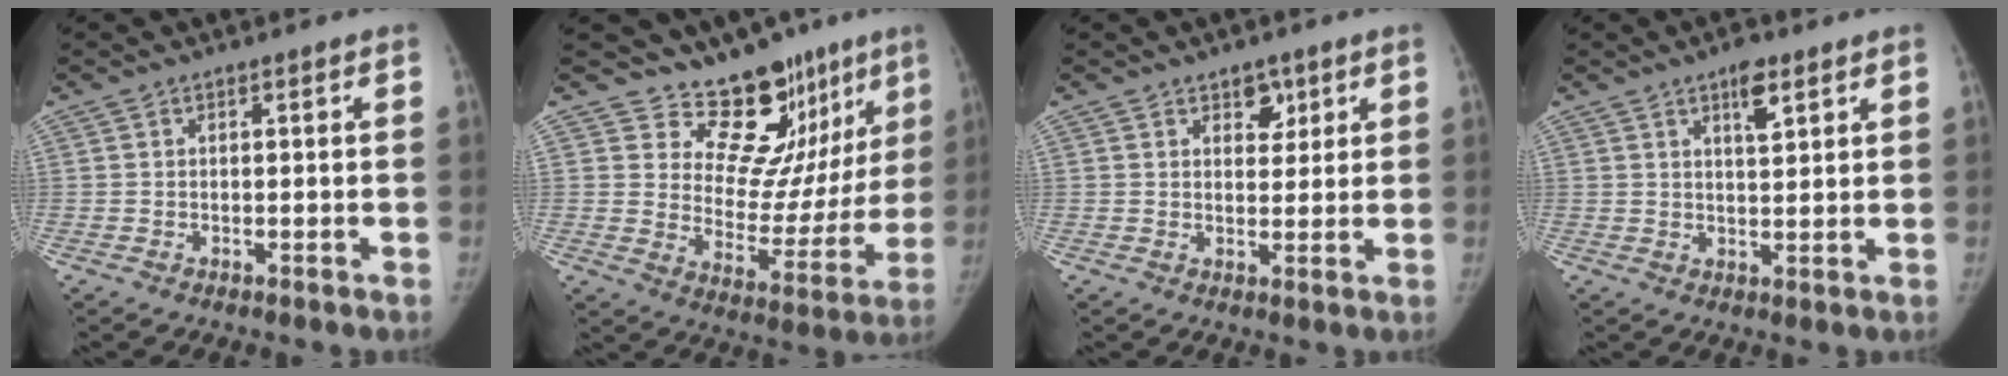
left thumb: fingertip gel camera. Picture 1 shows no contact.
{"total": 16.0, "force": [12.9, 7.5, 5.7], "torque": [-0.014, -0.106, 0.184]}
{"total": 3.8, "force": [2.2, 2.5, 1.9], "torque": [0.000, -0.013, 0.034]}
{"total": 4.8, "force": [2.9, 1.7, 3.4], "torque": [-0.045, -0.015, 0.046]}